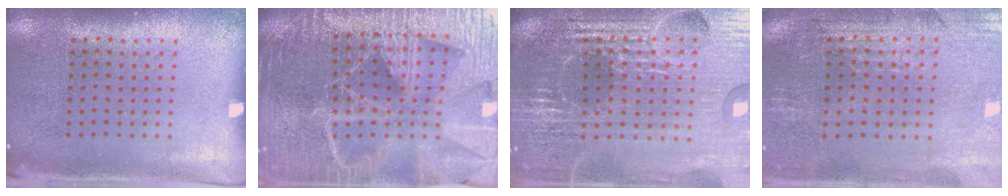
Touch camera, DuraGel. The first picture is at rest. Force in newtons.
{"total": 6.0, "press": 5.2, "slide": 2.9}
{"total": 6.6, "press": 5.8, "slide": 3.2}
{"total": 0.8, "press": 0.7, "slide": 0.5}